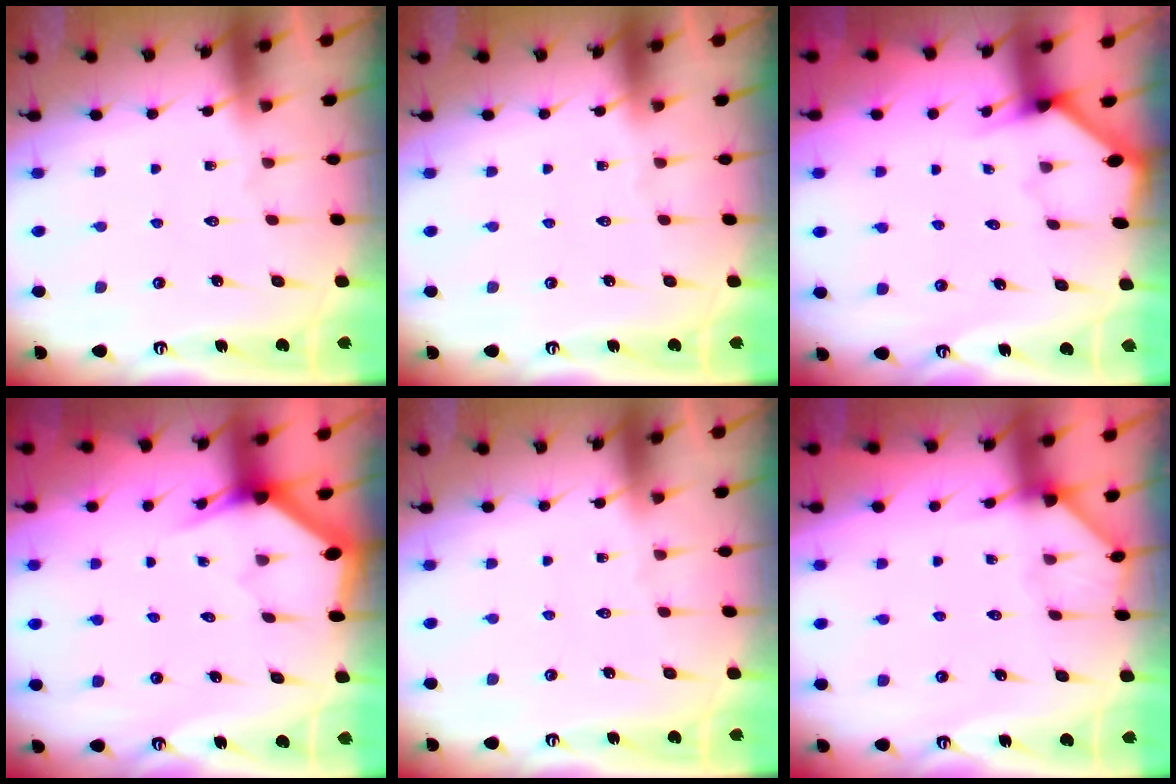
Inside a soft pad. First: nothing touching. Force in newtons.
{"total": 0.0}
{"total": 2.4, "press": 2.3, "slide": 0.3}
{"total": 3.2, "press": 3.2, "slide": 0.1}
{"total": 0.0}
{"total": 2.8, "press": 2.8, "slide": 0.2}